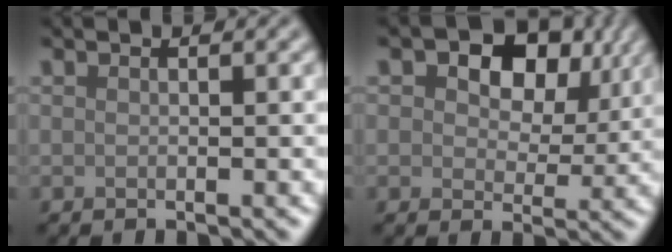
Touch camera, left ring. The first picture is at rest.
{"total": 8.3, "force": [3.6, 5.2, 5.4], "torque": [-0.080, 0.004, 0.040]}